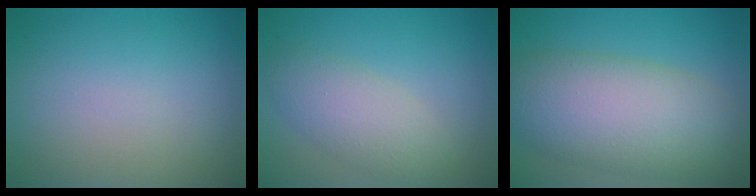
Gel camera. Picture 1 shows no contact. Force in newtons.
{"total": 3.9, "press": 3.9, "slide": 0.0}
{"total": 9.7, "press": 9.7, "slide": 0.5}